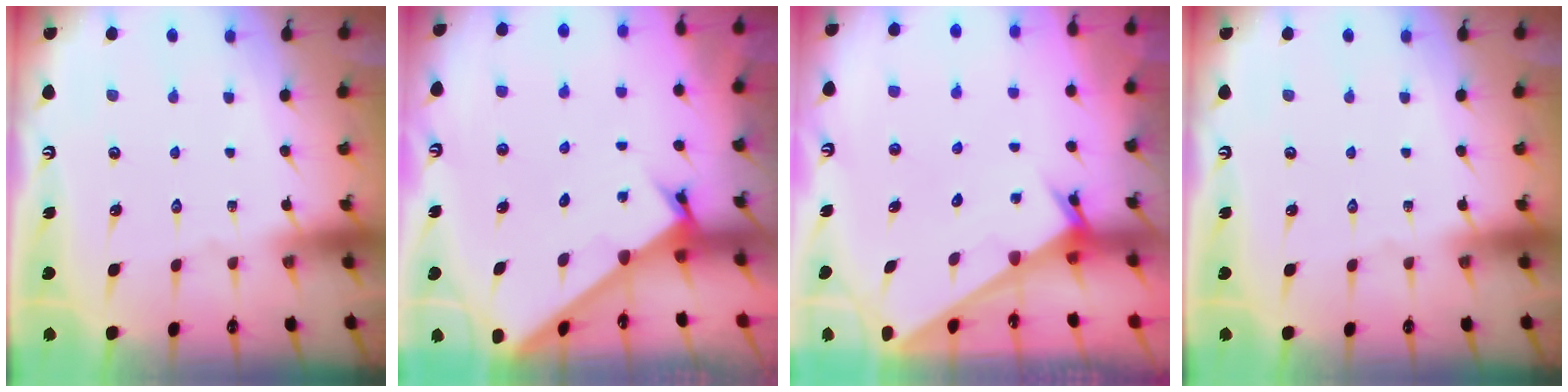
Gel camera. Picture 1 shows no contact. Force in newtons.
{"total": 1.9, "press": 1.9, "slide": 0.1}
{"total": 2.3, "press": 2.3, "slide": 0.1}
{"total": 0.0}